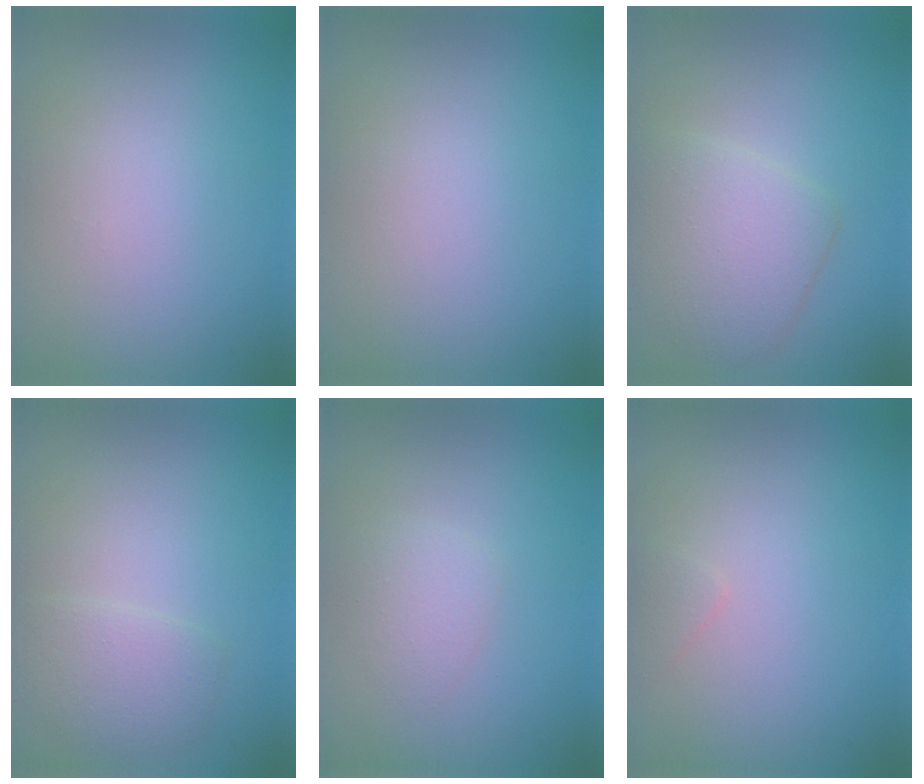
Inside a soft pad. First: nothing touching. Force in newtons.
{"total": 0.0}
{"total": 4.4, "press": 4.4, "slide": 0.1}
{"total": 2.3, "press": 2.3, "slide": 0.0}
{"total": 1.4, "press": 1.4, "slide": 0.1}
{"total": 0.7, "press": 0.7, "slide": 0.0}